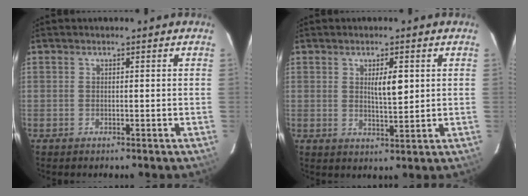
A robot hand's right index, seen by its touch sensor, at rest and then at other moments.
{"total": 4.0, "force": [1.2, 0.9, 3.8], "torque": [-0.062, -0.004, 0.020]}